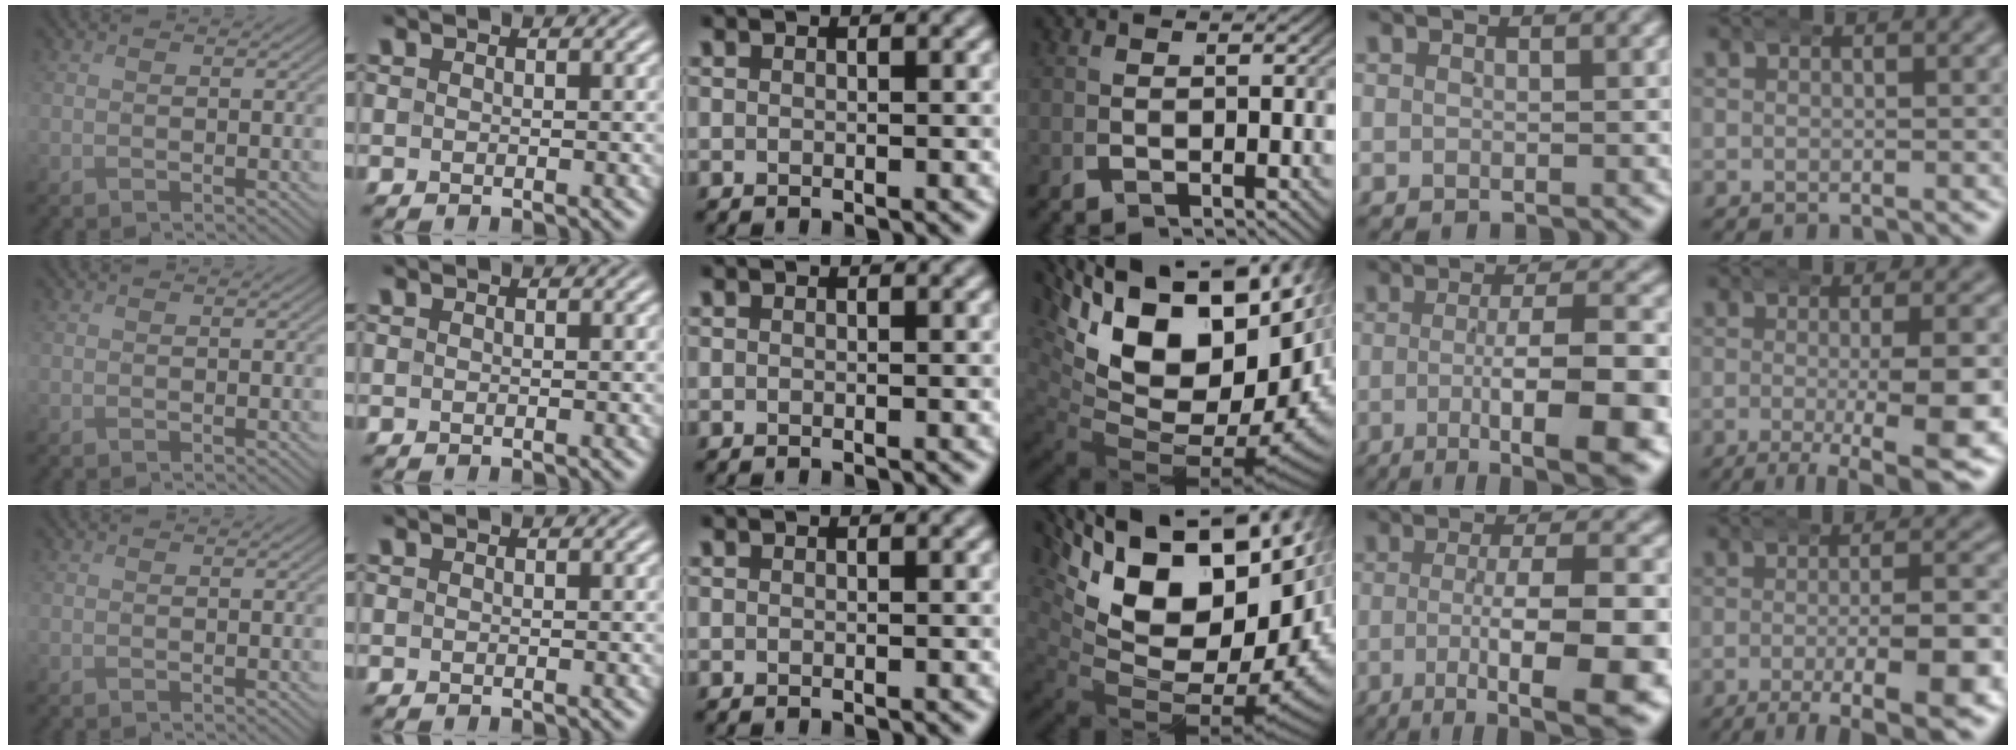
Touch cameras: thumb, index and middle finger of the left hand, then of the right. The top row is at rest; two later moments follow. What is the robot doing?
{"motion": "wrap", "object": "arm wrap"}